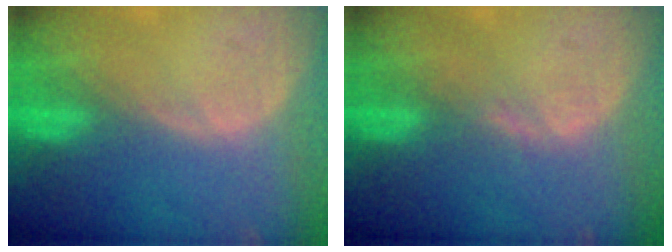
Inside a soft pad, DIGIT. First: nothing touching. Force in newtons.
{"total": 1.1, "press": 1.1, "slide": 0.2}